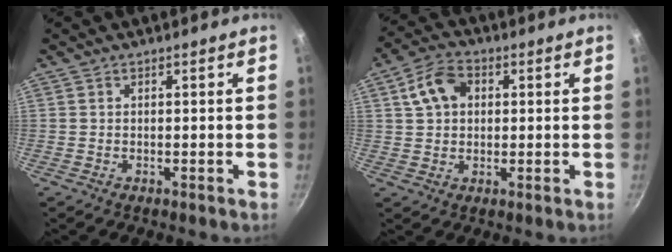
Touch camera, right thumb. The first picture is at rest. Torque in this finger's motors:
{"motor_torque": [-0.66, 0.53, 0.16, 0.05, 0.08]}